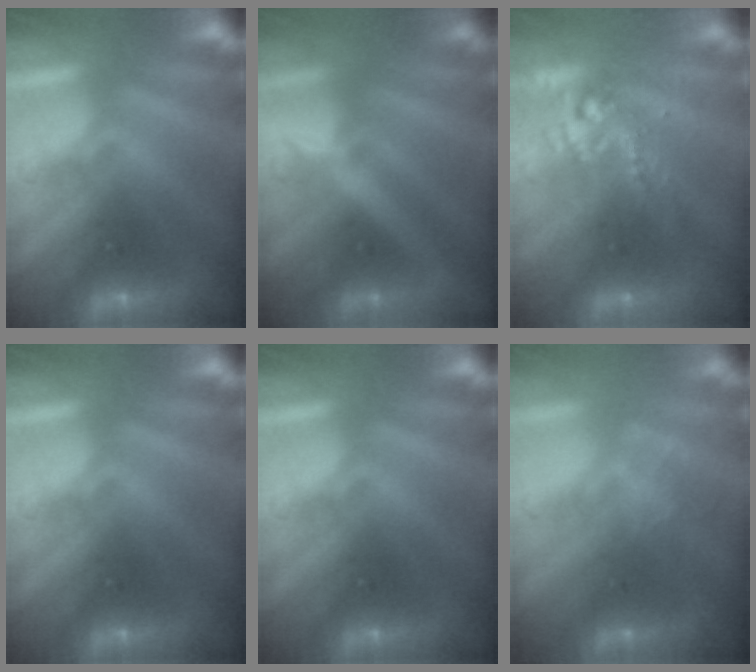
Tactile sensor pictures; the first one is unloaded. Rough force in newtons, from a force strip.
{"total": 2.5}
{"total": 2.5}
{"total": 0.0}
{"total": 0.0}
{"total": 1.3}